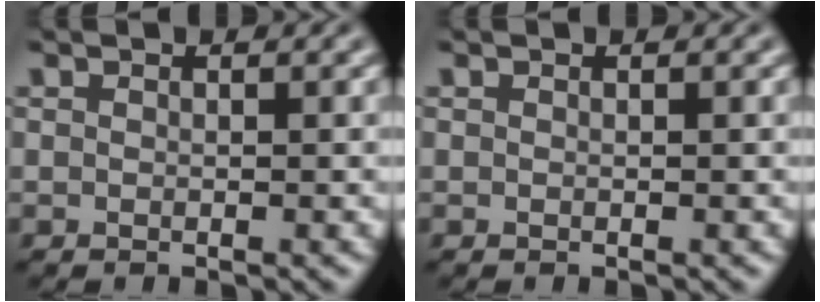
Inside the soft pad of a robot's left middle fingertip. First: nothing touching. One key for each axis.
{"total": 0.0}